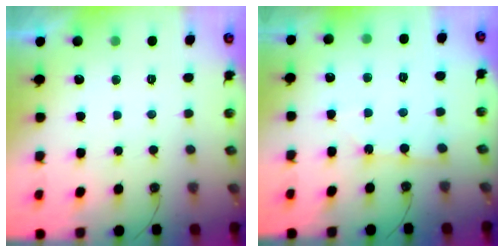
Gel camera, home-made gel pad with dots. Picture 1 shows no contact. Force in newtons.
{"total": 2.0, "press": 2.0, "slide": 0.3}